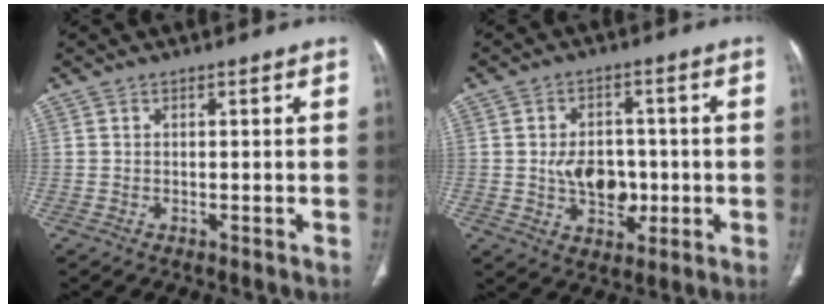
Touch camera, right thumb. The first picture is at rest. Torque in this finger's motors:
{"motor_torque": [1.87, 2.13, -0.21, 0.10, 0.04]}